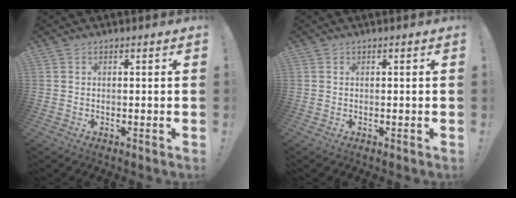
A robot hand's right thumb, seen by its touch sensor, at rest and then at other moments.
{"total": 0.0}